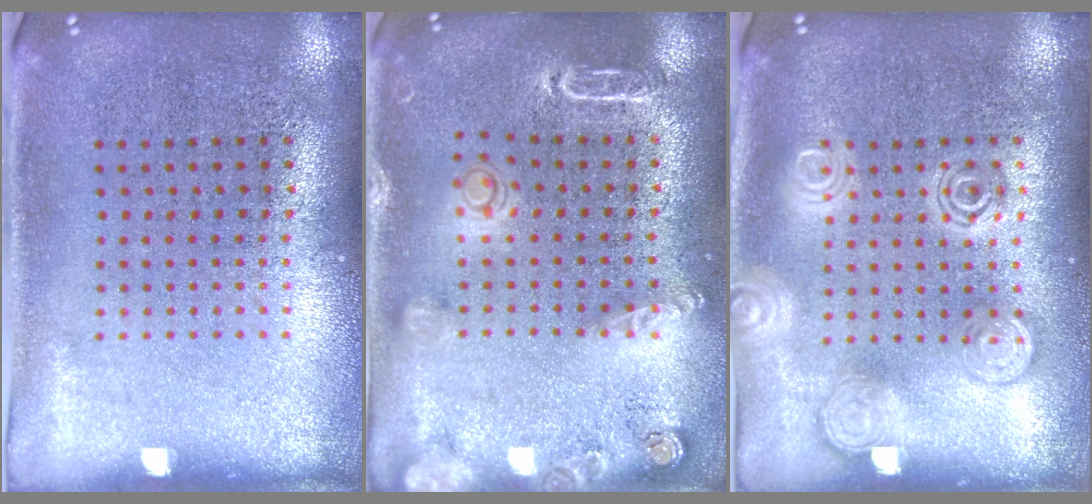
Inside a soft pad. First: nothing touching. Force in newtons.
{"total": 1.8, "press": 1.8, "slide": 0.3}
{"total": 2.8, "press": 2.8, "slide": 0.4}